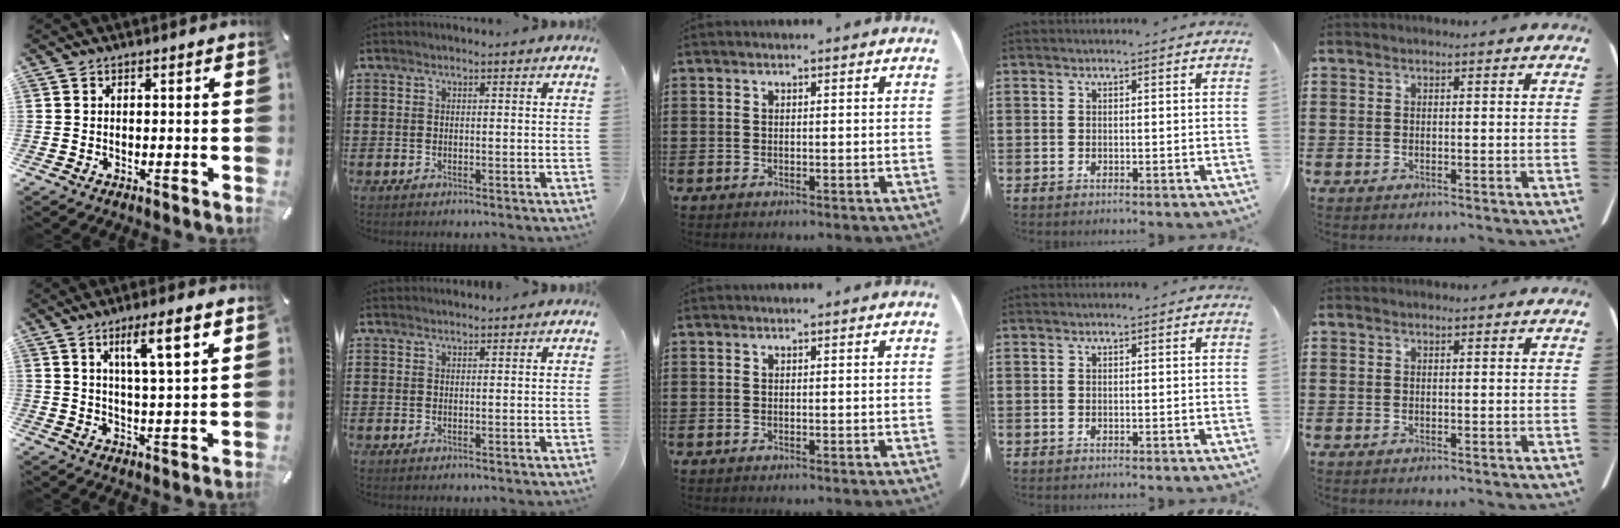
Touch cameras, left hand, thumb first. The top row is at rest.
{"thumb": {"total": 9.2, "force": [5.1, 1.3, 7.6], "torque": [-0.128, -0.018, 0.079]}, "index": {"total": 0.7, "force": [0.7, 0.0, 0.0], "torque": [-0.003, -0.001, 0.015]}}